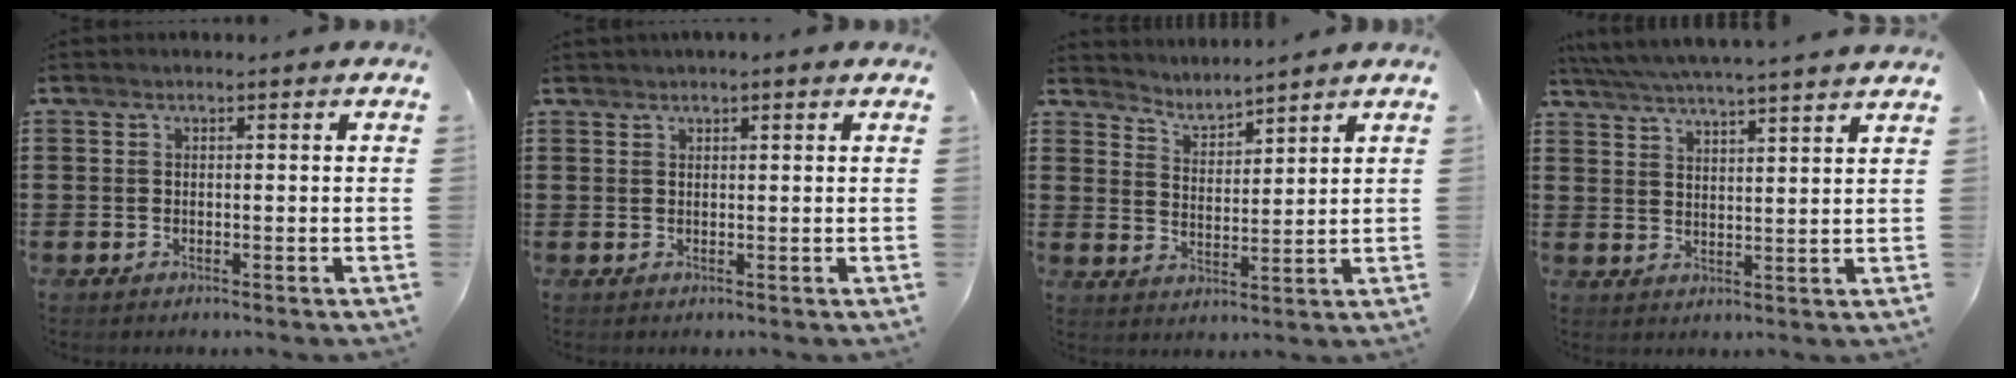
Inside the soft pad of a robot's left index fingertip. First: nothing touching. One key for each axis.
{"total": 0.9, "fx": 0.8, "fy": 0.0, "fz": 0.3, "tx": -0.008, "ty": 0.000, "tz": 0.016}
{"total": 3.3, "fx": 3.2, "fy": -0.3, "fz": -0.2, "tx": -0.010, "ty": -0.020, "tz": 0.056}
{"total": 5.2, "fx": 4.9, "fy": -0.9, "fz": 1.3, "tx": -0.044, "ty": -0.026, "tz": 0.087}